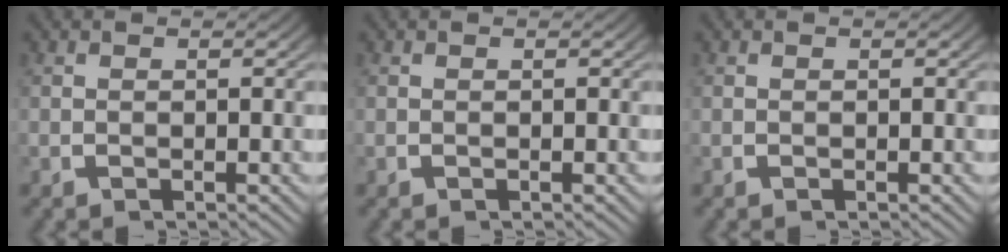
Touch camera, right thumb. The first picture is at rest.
{"total": 0.0}
{"total": 0.0}